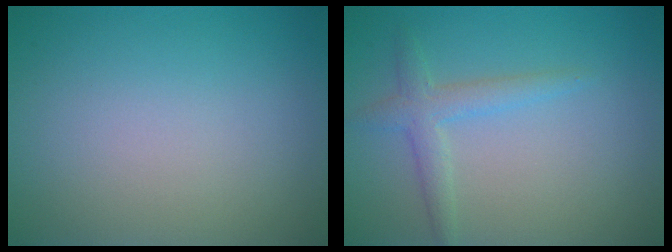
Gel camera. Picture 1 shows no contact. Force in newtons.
{"total": 2.3, "press": 2.3, "slide": 0.1}